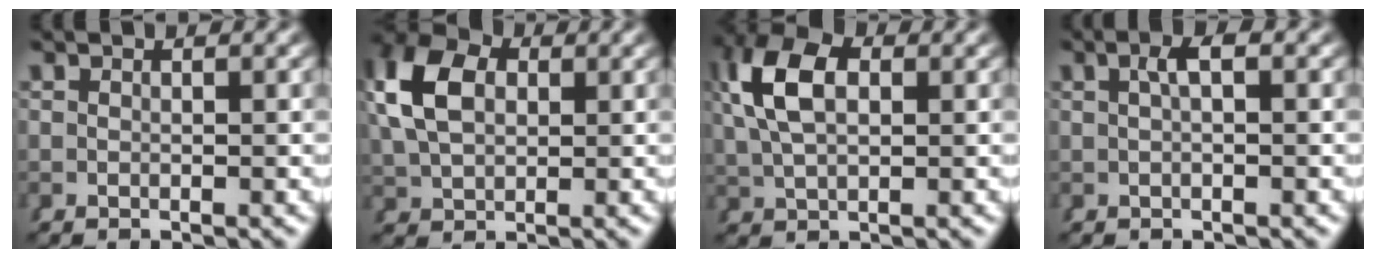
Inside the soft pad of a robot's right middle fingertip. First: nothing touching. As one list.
[{"total": 6.0, "force": [1.8, 4.0, 4.1], "torque": [-0.096, -0.002, 0.043]}, {"total": 5.7, "force": [1.8, 3.1, 4.4], "torque": [-0.103, -0.003, 0.042]}, {"total": 1.6, "force": [0.3, -0.2, 1.5], "torque": [-0.015, 0.007, 0.006]}]